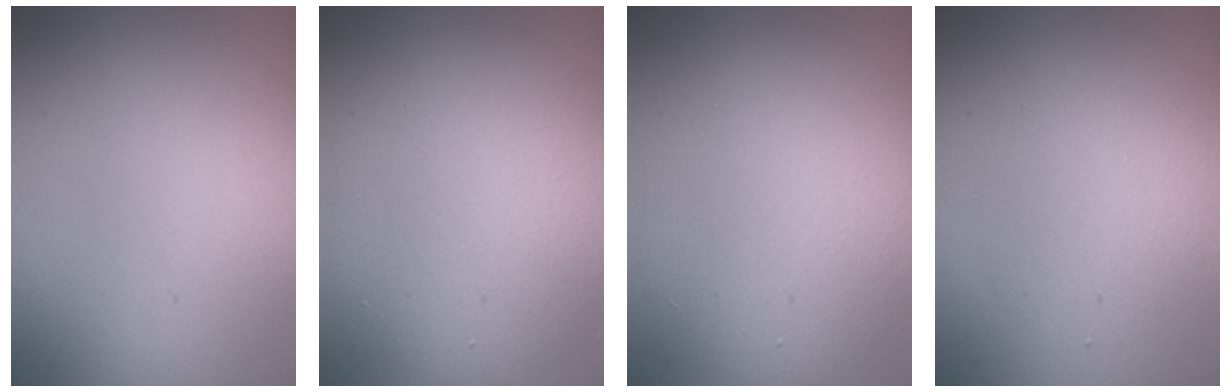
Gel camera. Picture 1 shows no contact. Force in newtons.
{"total": 9.0, "press": 9.0, "slide": 0.5}
{"total": 8.8, "press": 8.8, "slide": 0.7}
{"total": 2.7, "press": 2.7, "slide": 0.2}